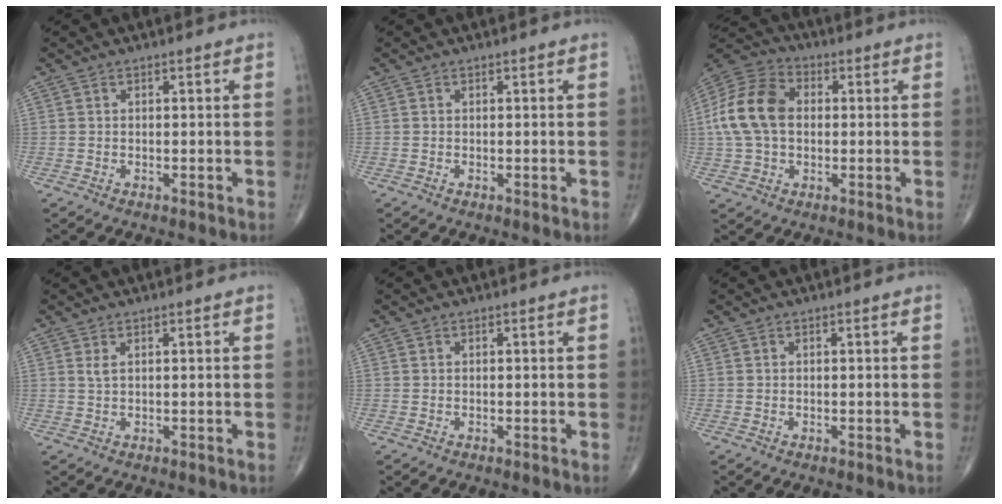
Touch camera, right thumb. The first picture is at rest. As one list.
[{"total": 0.0}, {"total": 14.0, "force": [0.9, 9.7, 10.1], "torque": [-0.196, 0.030, 0.009]}, {"total": 1.1, "force": [0.5, 0.3, 0.9], "torque": [-0.023, 0.003, 0.013]}, {"total": 0.0}, {"total": 0.0}]